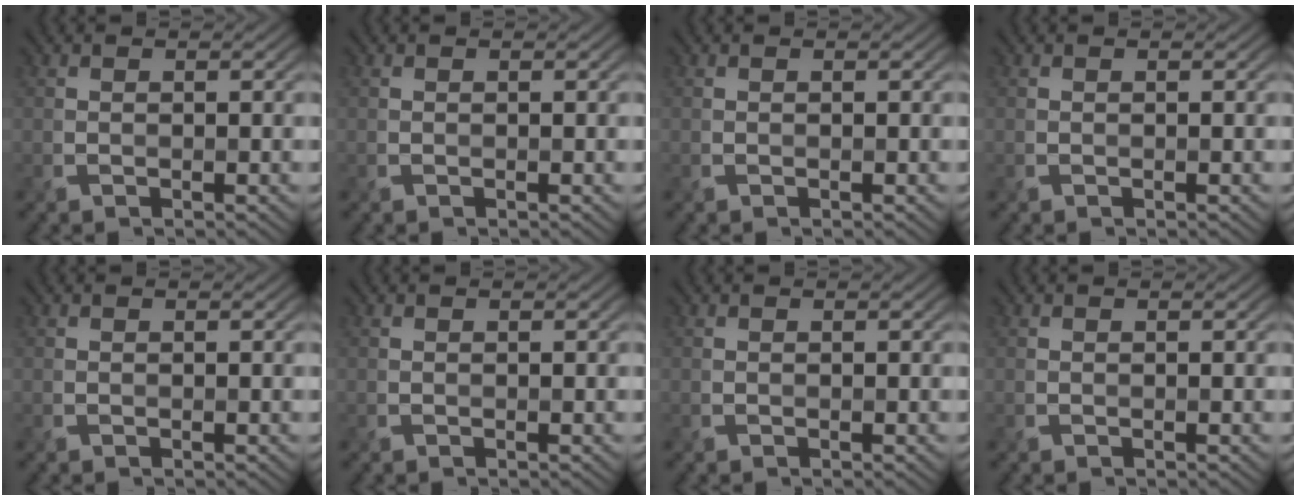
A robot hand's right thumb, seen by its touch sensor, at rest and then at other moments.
{"total": 0.0}
{"total": 0.0}
{"total": 0.0}
{"total": 0.0}
{"total": 0.0}
{"total": 0.0}
{"total": 0.0}